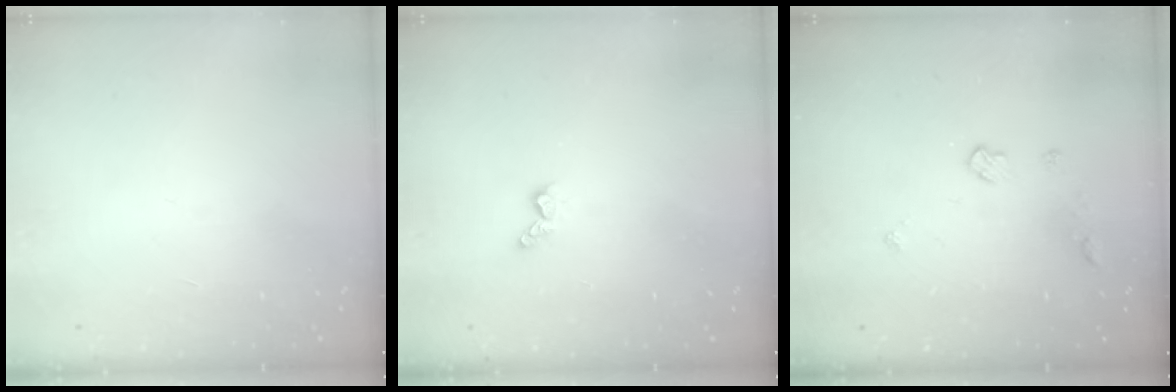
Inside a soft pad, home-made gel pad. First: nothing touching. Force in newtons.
{"total": 4.1, "press": 4.1, "slide": 0.6}
{"total": 4.6, "press": 4.5, "slide": 0.8}